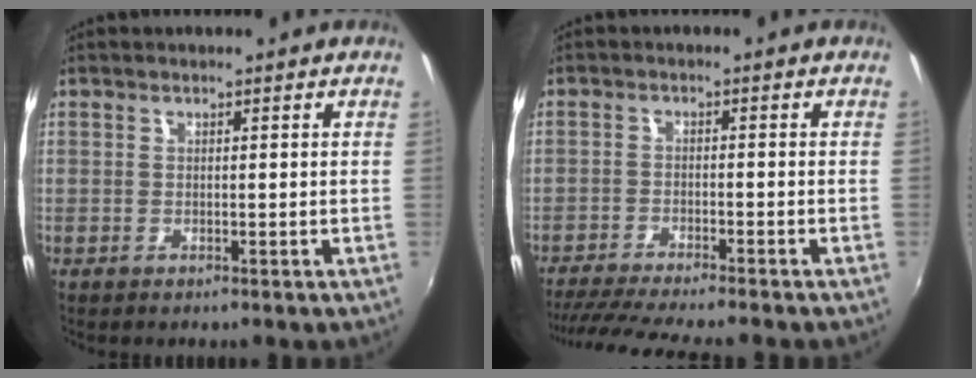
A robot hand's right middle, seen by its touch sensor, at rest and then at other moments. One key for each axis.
{"total": 10.9, "fx": -9.6, "fy": -0.1, "fz": 5.0, "tx": -0.115, "ty": -0.022, "tz": -0.158}